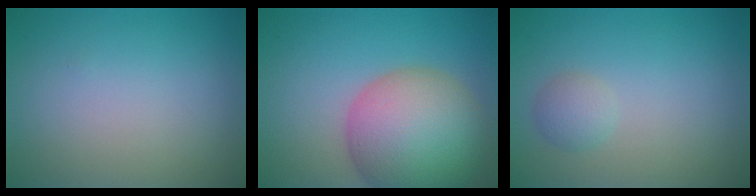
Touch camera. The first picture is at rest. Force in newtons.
{"total": 11.4, "press": 11.3, "slide": 0.5}
{"total": 1.5, "press": 1.5, "slide": 0.0}